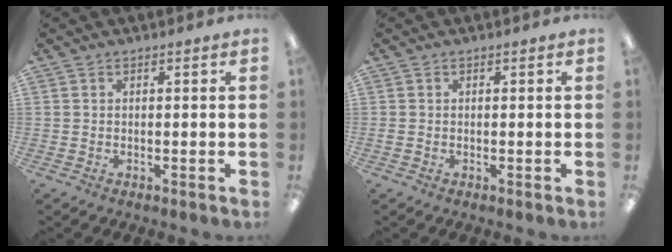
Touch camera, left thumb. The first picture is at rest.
{"total": 0.7, "force": [0.1, 0.4, 0.6], "torque": [-0.011, 0.002, 0.001]}